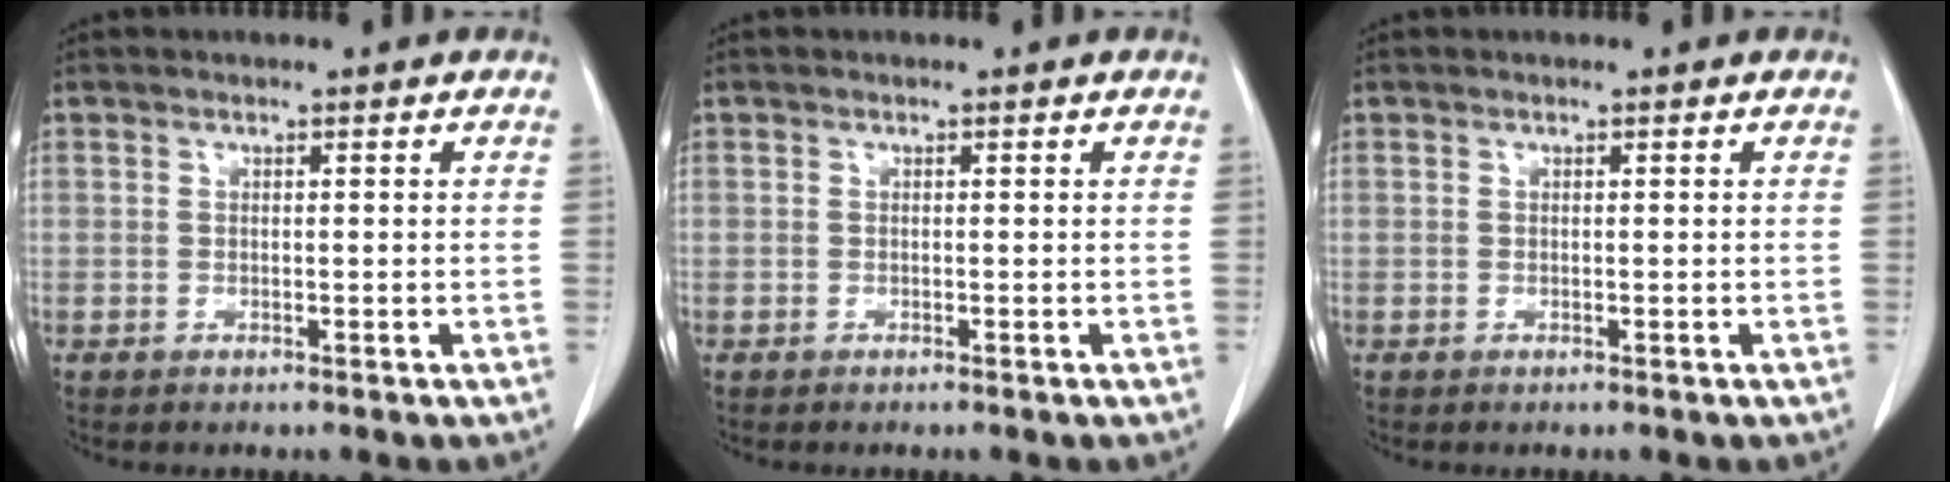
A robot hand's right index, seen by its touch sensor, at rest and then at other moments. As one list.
[{"total": 0.0}, {"total": 0.0}]